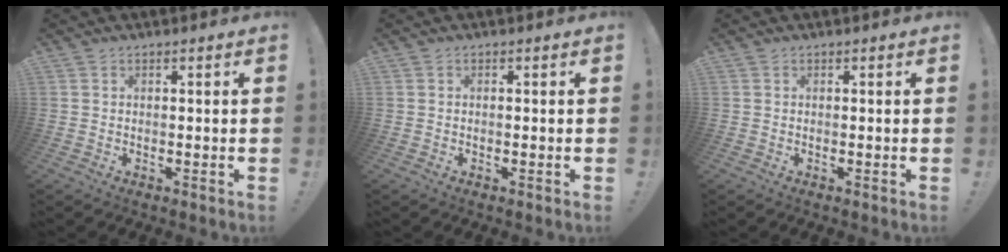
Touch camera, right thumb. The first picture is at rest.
{"total": 0.0}
{"total": 0.0}